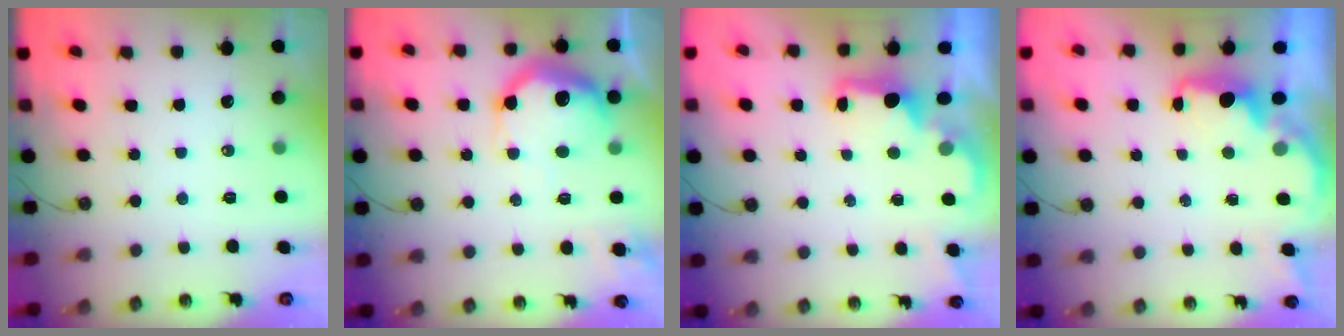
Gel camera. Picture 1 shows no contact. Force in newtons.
{"total": 18.7, "press": 18.6, "slide": 1.3}
{"total": 2.3, "press": 2.2, "slide": 0.7}
{"total": 2.2, "press": 2.1, "slide": 0.9}